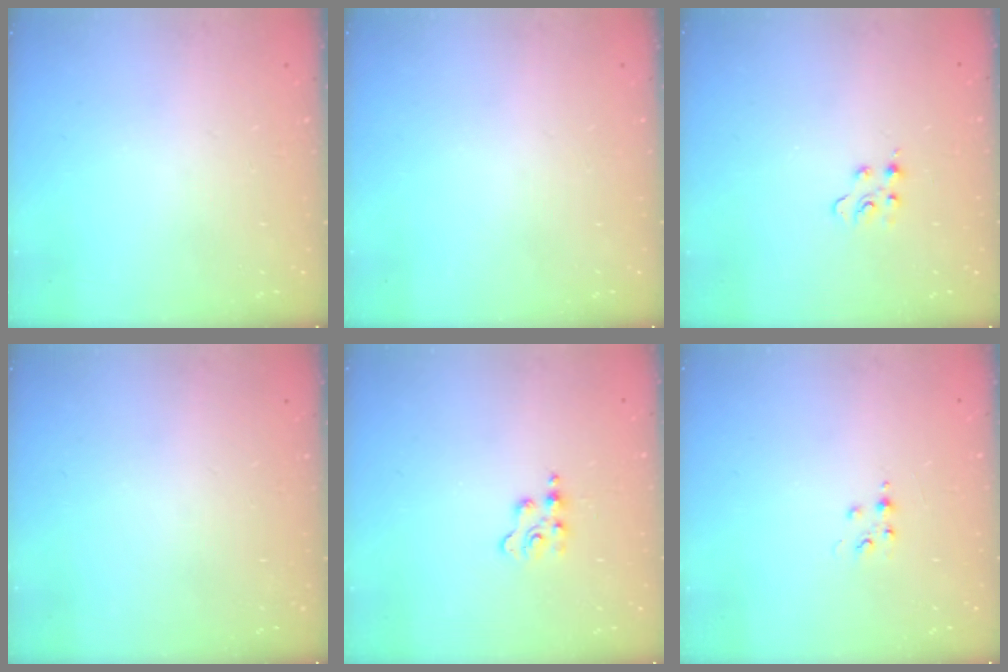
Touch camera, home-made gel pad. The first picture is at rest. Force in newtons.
{"total": 0.0}
{"total": 4.4, "press": 4.3, "slide": 0.5}
{"total": 0.0}
{"total": 2.7, "press": 2.7, "slide": 0.5}
{"total": 4.3, "press": 4.2, "slide": 0.6}